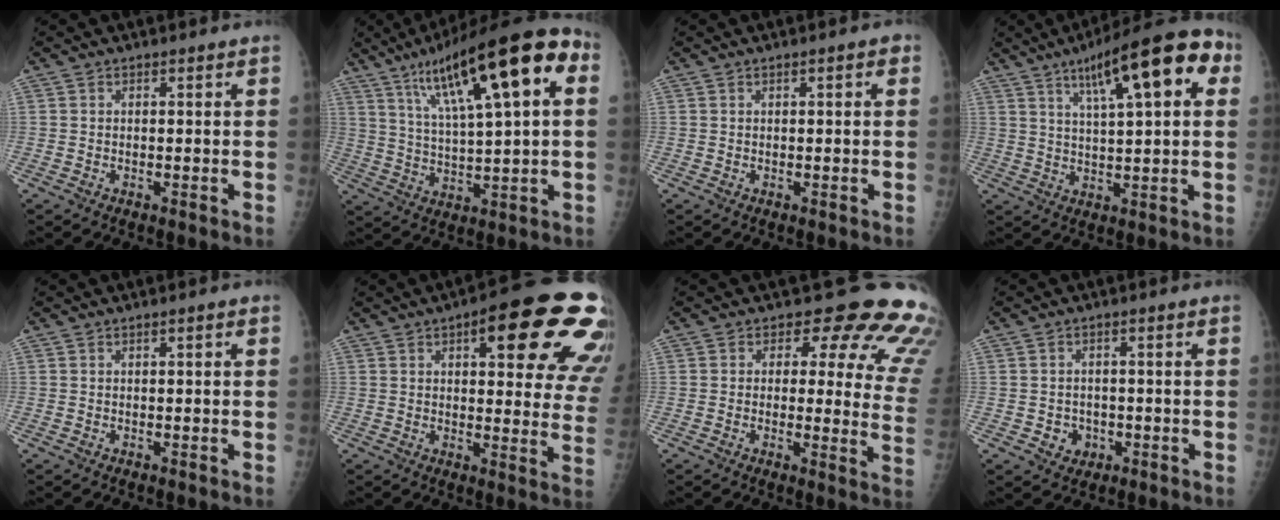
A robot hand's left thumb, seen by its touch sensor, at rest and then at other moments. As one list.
[{"total": 22.5, "force": [8.7, 5.6, 20.0], "torque": [-0.308, 0.014, 0.141]}, {"total": 1.6, "force": [0.5, 0.5, 1.4], "torque": [-0.017, 0.004, 0.004]}, {"total": 17.6, "force": [7.1, 4.8, 15.4], "torque": [-0.201, 0.011, 0.101]}, {"total": 0.8, "force": [0.2, 0.1, 0.7], "torque": [-0.016, 0.002, 0.003]}, {"total": 24.2, "force": [10.7, 7.9, 20.2], "torque": [-0.193, -0.014, 0.135]}, {"total": 15.6, "force": [11.2, 7.0, 8.3], "torque": [-0.032, -0.074, 0.094]}, {"total": 3.3, "force": [-1.1, 3.0, 0.9], "torque": [0.004, 0.005, -0.009]}]